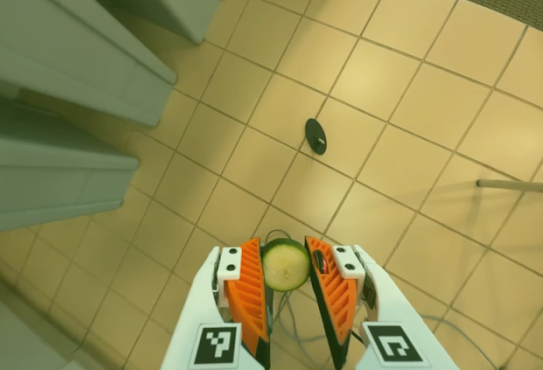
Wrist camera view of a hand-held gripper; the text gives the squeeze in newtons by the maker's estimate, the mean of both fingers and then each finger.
{"total": 7.4, "left": 7.1, "right": 7.7}